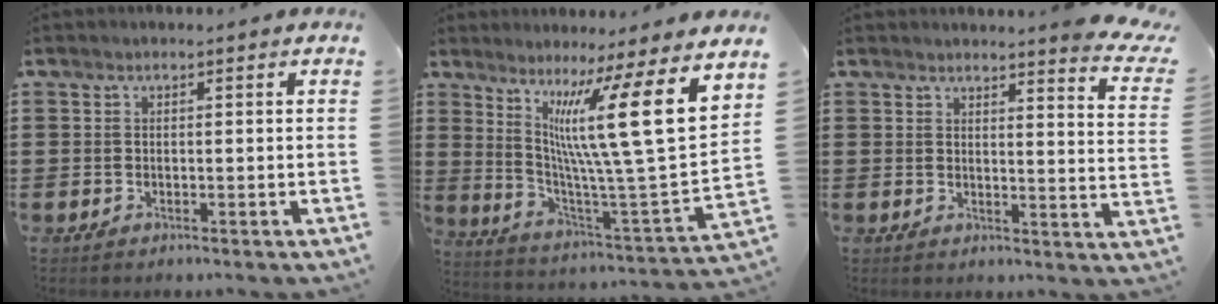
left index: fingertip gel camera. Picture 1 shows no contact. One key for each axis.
{"total": 15.8, "fx": 7.3, "fy": 0.8, "fz": 14.0, "tx": -0.256, "ty": -0.056, "tz": 0.108}
{"total": 3.9, "fx": 3.6, "fy": -0.5, "fz": 1.4, "tx": -0.028, "ty": -0.025, "tz": 0.058}